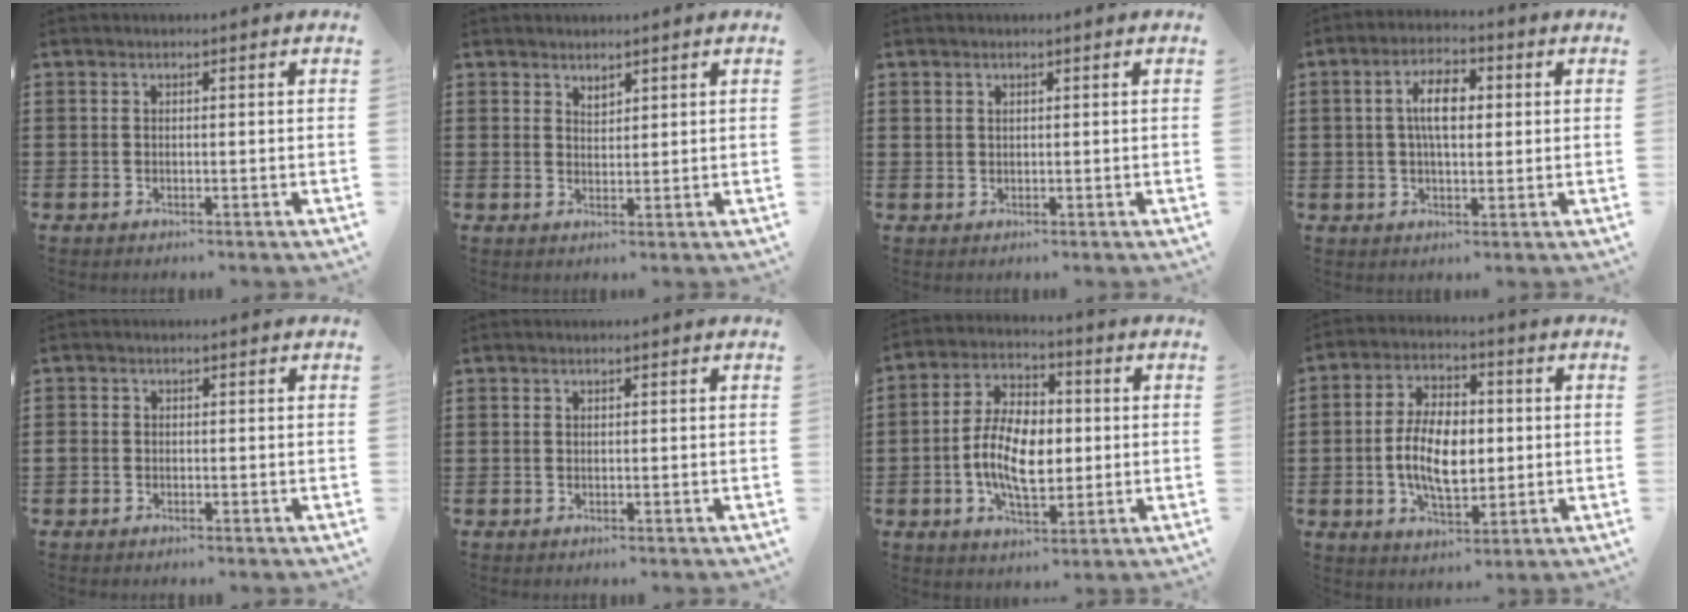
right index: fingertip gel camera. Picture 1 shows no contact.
{"total": 1.6, "force": [1.5, 0.6, 0.2], "torque": [-0.007, 0.001, 0.029]}
{"total": 1.0, "force": [0.8, 0.6, 0.1], "torque": [-0.004, 0.001, 0.017]}
{"total": 6.0, "force": [0.7, 2.6, 5.4], "torque": [-0.099, 0.010, 0.007]}
{"total": 0.9, "force": [-0.3, 0.8, 0.3], "torque": [-0.008, 0.003, -0.008]}
{"total": 0.0}
{"total": 9.8, "force": [-1.1, 5.5, 8.0], "torque": [-0.177, 0.009, -0.024]}
{"total": 9.4, "force": [-0.6, 5.3, 7.8], "torque": [-0.160, 0.006, -0.017]}